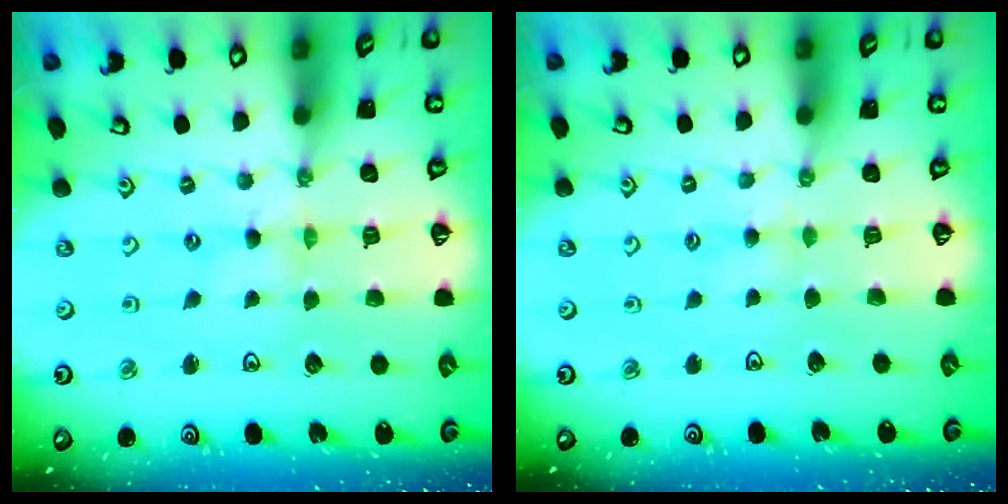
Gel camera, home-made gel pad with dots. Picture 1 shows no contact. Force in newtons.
{"total": 2.3, "press": 2.3, "slide": 0.3}